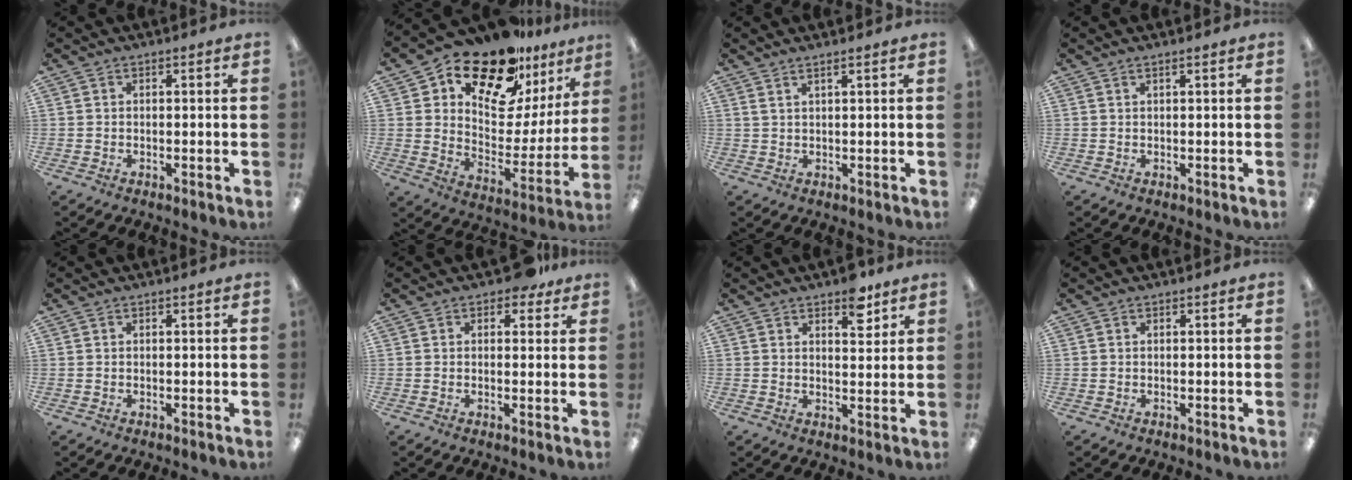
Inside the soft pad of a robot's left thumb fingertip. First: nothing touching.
{"total": 19.9, "force": [16.0, 8.4, 8.3], "torque": [-0.146, -0.119, 0.280]}
{"total": 1.6, "force": [1.3, -0.2, 0.9], "torque": [-0.019, -0.003, 0.023]}
{"total": 0.8, "force": [0.6, -0.1, 0.5], "torque": [-0.010, -0.002, 0.011]}
{"total": 0.0}
{"total": 4.1, "force": [2.5, 2.4, 2.2], "torque": [-0.024, -0.002, 0.043]}
{"total": 6.0, "force": [4.4, 2.7, 3.1], "torque": [-0.023, -0.027, 0.071]}
{"total": 0.0}